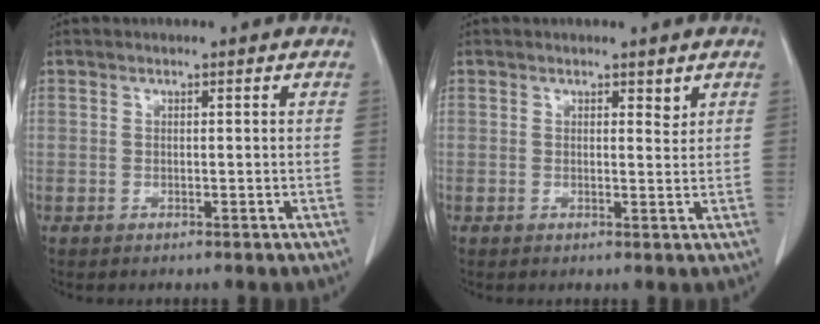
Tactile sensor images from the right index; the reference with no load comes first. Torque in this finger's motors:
{"motor_torque": [-0.08, 0.01, 0.04, -0.01]}